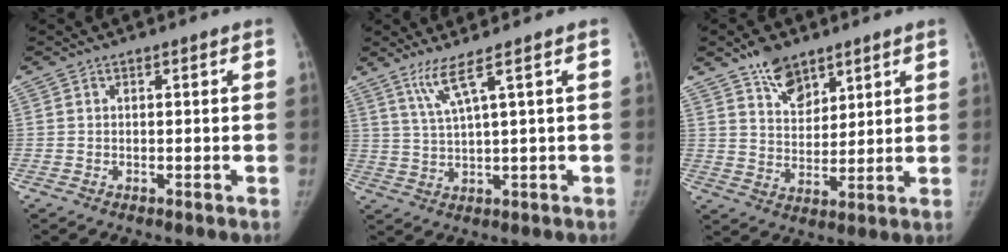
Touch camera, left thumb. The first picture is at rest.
{"total": 4.6, "force": [2.8, -0.9, 3.6], "torque": [-0.086, -0.018, 0.070]}
{"total": 8.1, "force": [5.8, 4.6, 3.3], "torque": [-0.025, -0.041, 0.106]}